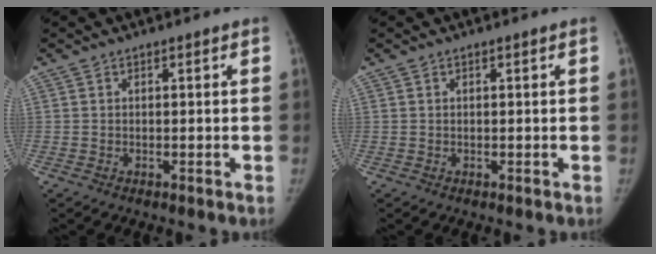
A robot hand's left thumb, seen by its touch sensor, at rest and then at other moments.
{"total": 0.0}